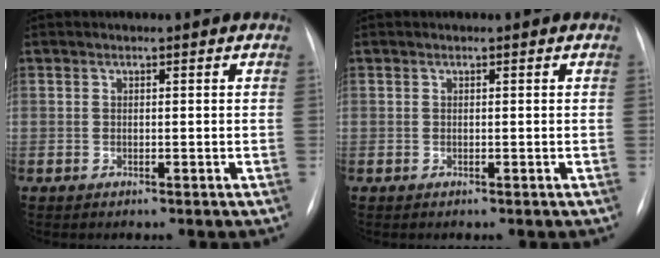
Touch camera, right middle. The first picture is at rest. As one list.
[{"total": 0.0}]